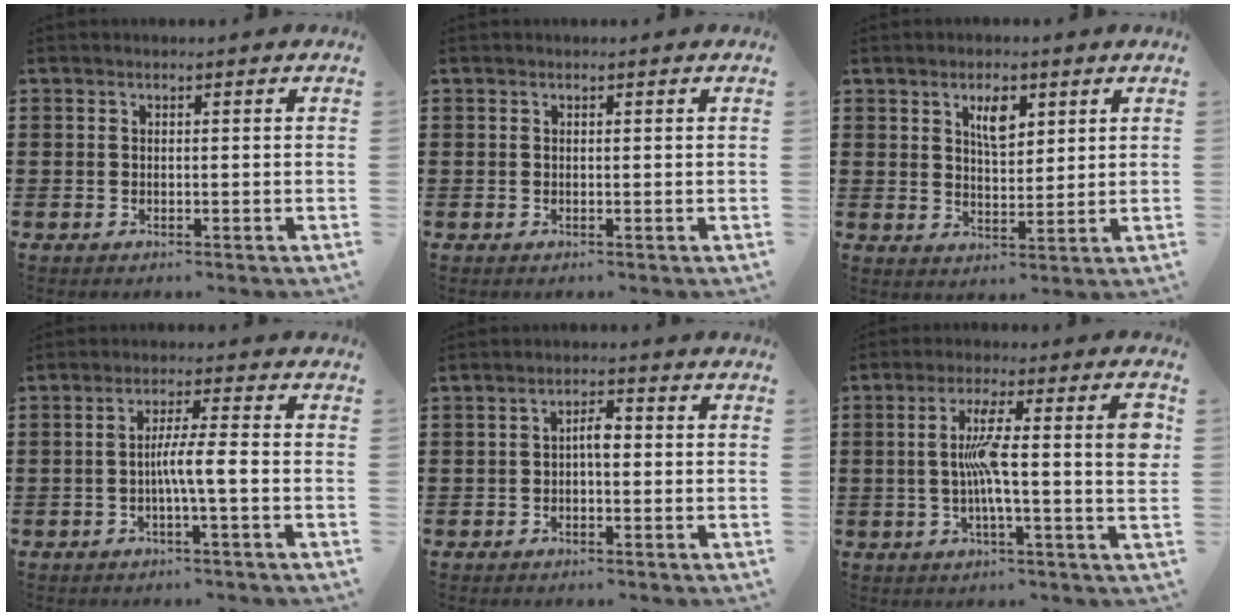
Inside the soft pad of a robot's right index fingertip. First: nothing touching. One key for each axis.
{"total": 0.0}
{"total": 4.5, "fx": 2.4, "fy": 2.1, "fz": 3.2, "tx": -0.055, "ty": 0.001, "tz": 0.039}
{"total": 4.8, "fx": -1.2, "fy": 0.1, "fz": 4.6, "tx": -0.082, "ty": -0.003, "tz": -0.026}
{"total": 2.7, "fx": -0.4, "fy": 1.0, "fz": 2.5, "tx": -0.048, "ty": 0.004, "tz": -0.008}
{"total": 9.8, "fx": 0.6, "fy": 1.5, "fz": 9.7, "tx": -0.168, "ty": 0.002, "tz": 0.003}